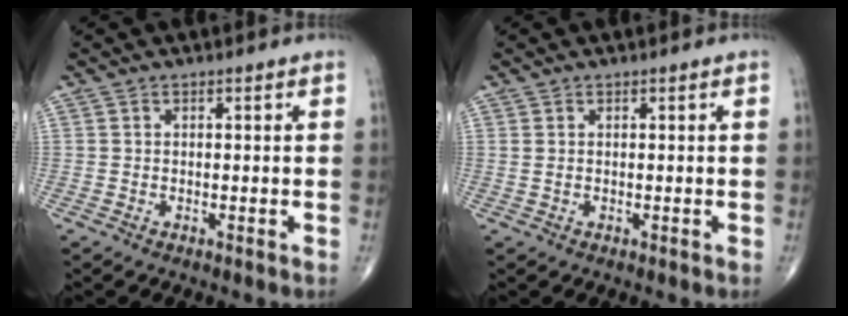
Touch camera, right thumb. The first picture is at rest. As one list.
[{"total": 0.7, "force": [0.2, 0.3, 0.6], "torque": [-0.021, 0.006, 0.008]}]